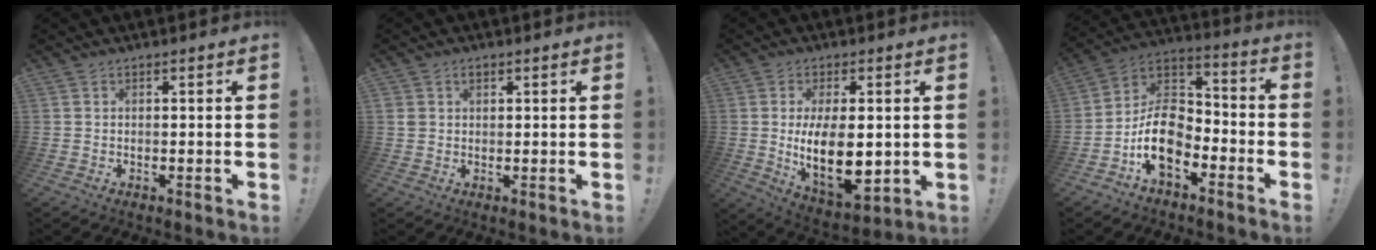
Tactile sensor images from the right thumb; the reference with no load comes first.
{"total": 2.1, "force": [0.9, 1.6, 1.1], "torque": [-0.016, 0.000, 0.016]}
{"total": 16.3, "force": [0.1, 7.5, 14.4], "torque": [-0.250, -0.018, 0.012]}
{"total": 14.1, "force": [-6.2, 9.4, 8.6], "torque": [-0.156, 0.031, -0.105]}